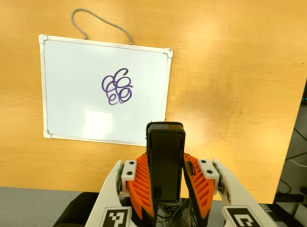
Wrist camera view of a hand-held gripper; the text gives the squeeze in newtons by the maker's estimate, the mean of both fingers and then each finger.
{"total": 4.2, "left": 2.8, "right": 5.6}